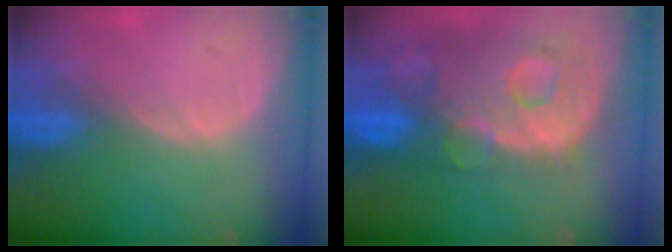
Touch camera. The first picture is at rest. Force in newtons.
{"total": 13.4, "press": 11.0, "slide": 7.6}